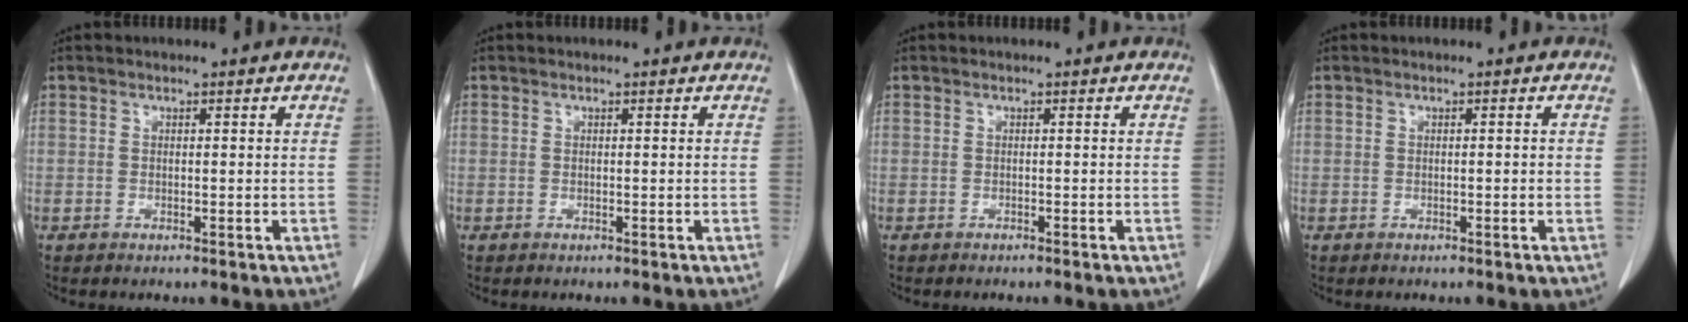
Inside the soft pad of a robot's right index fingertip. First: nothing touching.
{"total": 0.0}
{"total": 0.5, "force": [-0.4, 0.0, 0.3], "torque": [-0.004, -0.001, -0.005]}
{"total": 0.7, "force": [-0.1, 0.1, 0.7], "torque": [-0.010, 0.001, 0.002]}